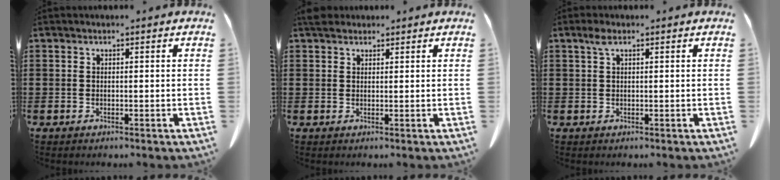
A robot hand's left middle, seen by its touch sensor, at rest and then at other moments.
{"total": 2.3, "force": [1.9, 1.1, 0.8], "torque": [-0.022, 0.005, 0.039]}
{"total": 1.6, "force": [0.7, 0.7, 1.2], "torque": [-0.029, 0.003, 0.013]}